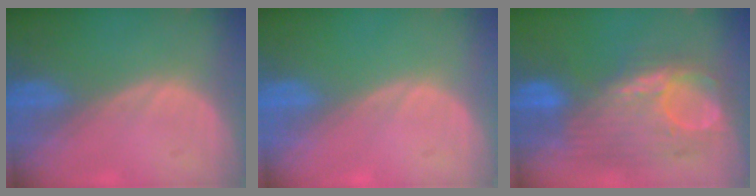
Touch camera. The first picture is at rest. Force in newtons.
{"total": 0.0}
{"total": 10.2, "press": 9.8, "slide": 2.7}